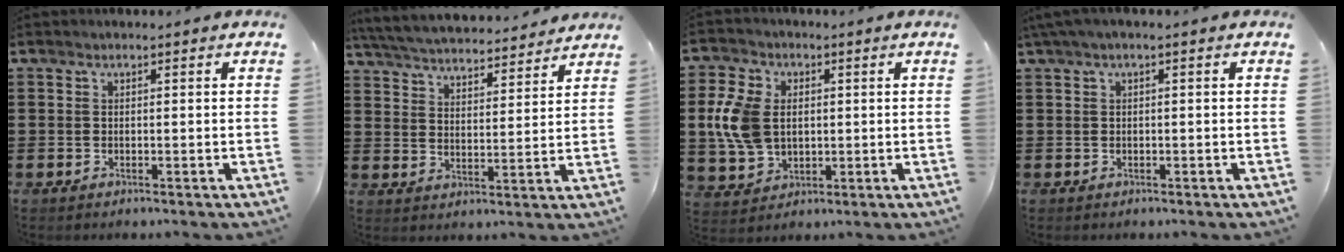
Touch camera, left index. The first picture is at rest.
{"total": 5.1, "force": [5.1, 0.1, 0.6], "torque": [-0.039, -0.036, 0.086]}
{"total": 9.5, "force": [0.9, 6.9, 6.4], "torque": [-0.180, 0.007, 0.008]}
{"total": 1.2, "force": [-0.3, 0.1, 1.2], "torque": [-0.016, -0.005, -0.006]}